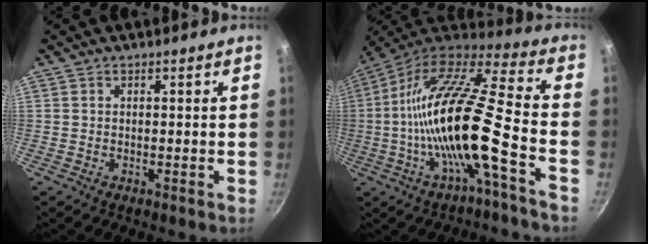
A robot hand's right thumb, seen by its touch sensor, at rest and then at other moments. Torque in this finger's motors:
{"motor_torque": [0.87, 0.87, 2.57, -0.18, 0.92]}